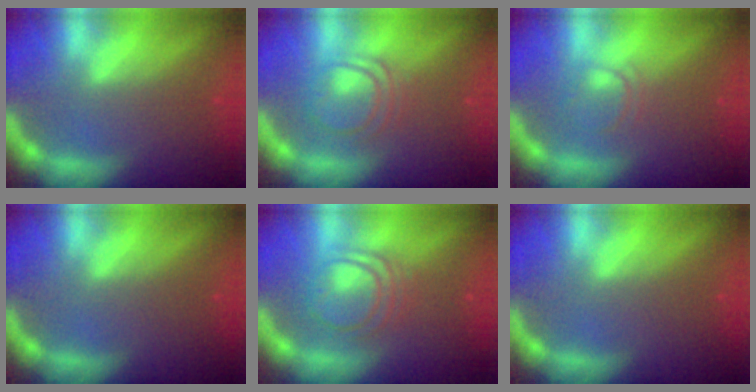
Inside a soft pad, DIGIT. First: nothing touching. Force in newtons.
{"total": 4.5}
{"total": 2.0}
{"total": 0.0}
{"total": 5.6}
{"total": 0.0}